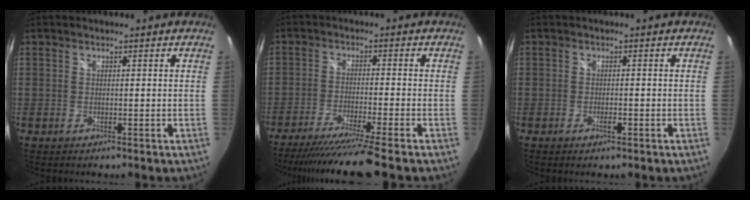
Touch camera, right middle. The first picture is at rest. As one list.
[{"total": 13.0, "force": [-11.1, -1.9, 6.6], "torque": [-0.131, -0.028, -0.184]}, {"total": 1.5, "force": [-0.9, 0.4, 1.2], "torque": [-0.023, -0.001, -0.016]}]